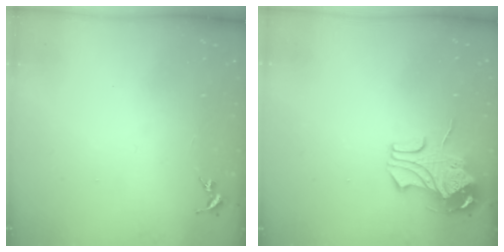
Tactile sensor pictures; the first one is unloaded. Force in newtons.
{"total": 9.4, "press": 9.4, "slide": 0.9}